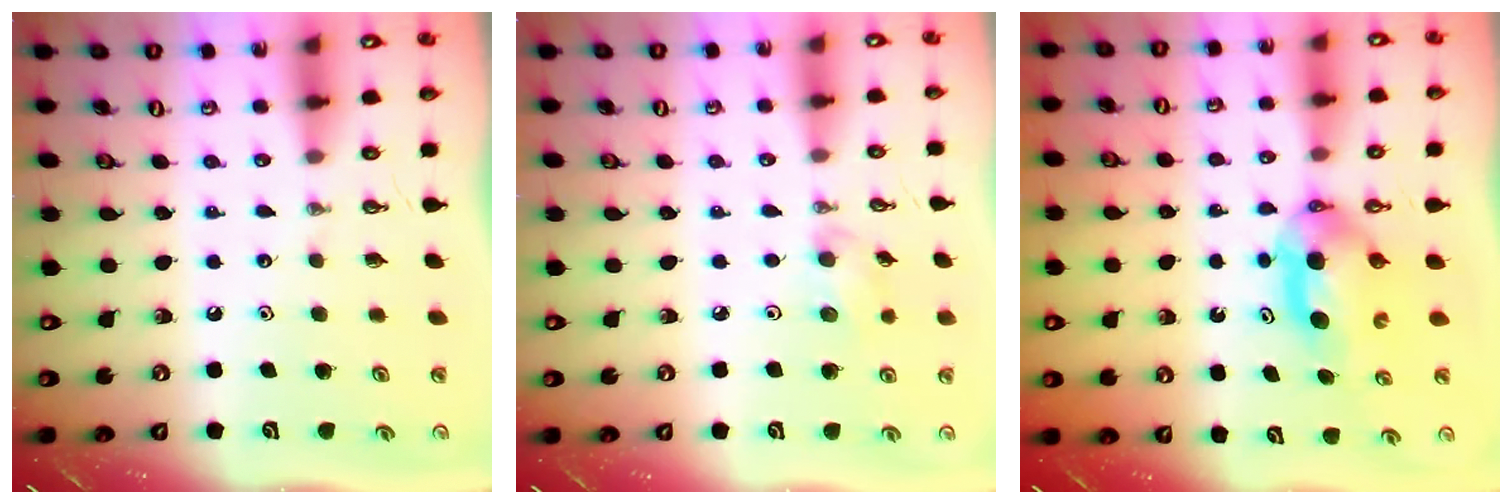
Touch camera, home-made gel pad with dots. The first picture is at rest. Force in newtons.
{"total": 5.3, "press": 5.1, "slide": 1.5}
{"total": 6.5, "press": 5.8, "slide": 3.0}